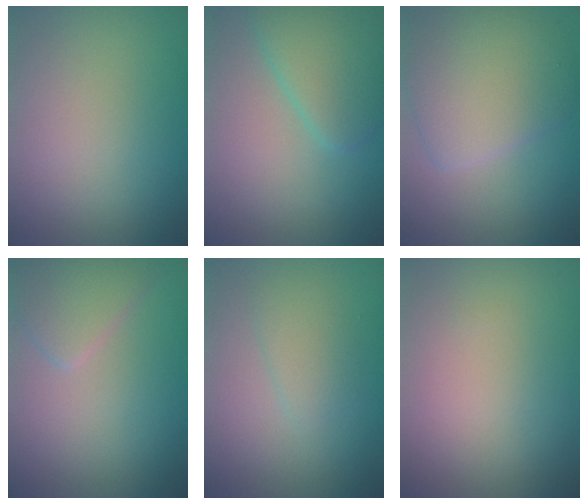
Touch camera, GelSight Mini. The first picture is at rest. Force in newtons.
{"total": 4.7, "press": 4.7, "slide": 0.3}
{"total": 6.4, "press": 6.4, "slide": 0.2}
{"total": 2.8, "press": 2.8, "slide": 0.1}
{"total": 1.8, "press": 1.8, "slide": 0.1}
{"total": 0.0}